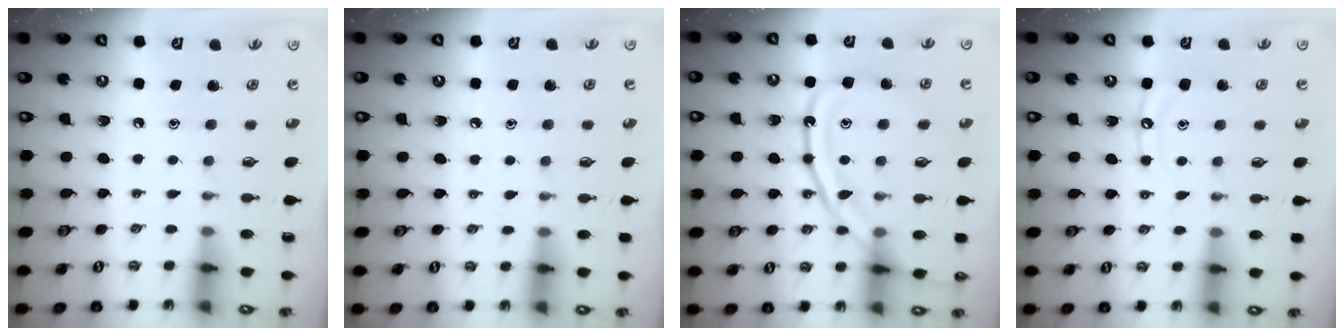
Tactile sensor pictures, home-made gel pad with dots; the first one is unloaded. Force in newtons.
{"total": 4.3, "press": 4.2, "slide": 0.6}
{"total": 17.0, "press": 16.9, "slide": 1.5}
{"total": 7.3, "press": 7.3, "slide": 0.6}